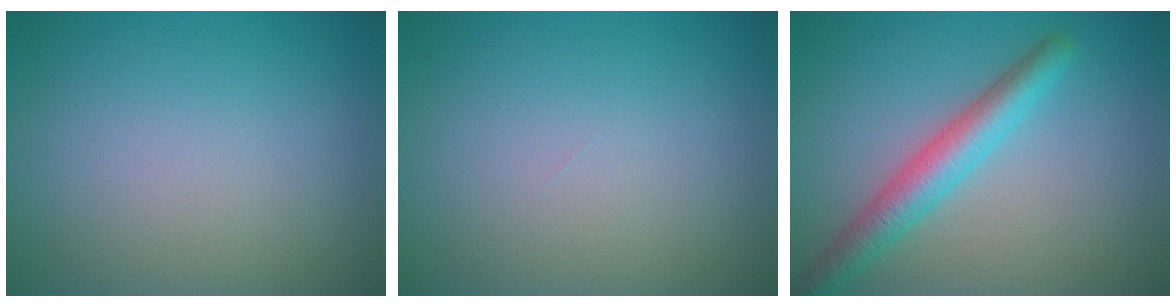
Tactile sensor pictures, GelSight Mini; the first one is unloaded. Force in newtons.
{"total": 0.0}
{"total": 4.1, "press": 4.1, "slide": 0.1}